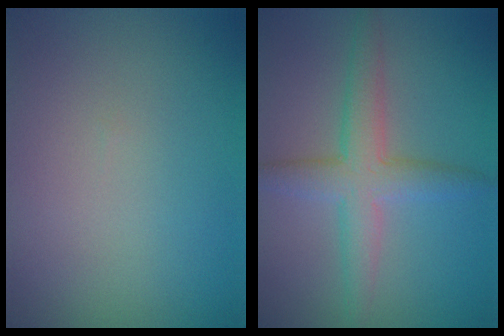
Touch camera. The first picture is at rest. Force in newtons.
{"total": 4.1, "press": 4.1, "slide": 0.1}